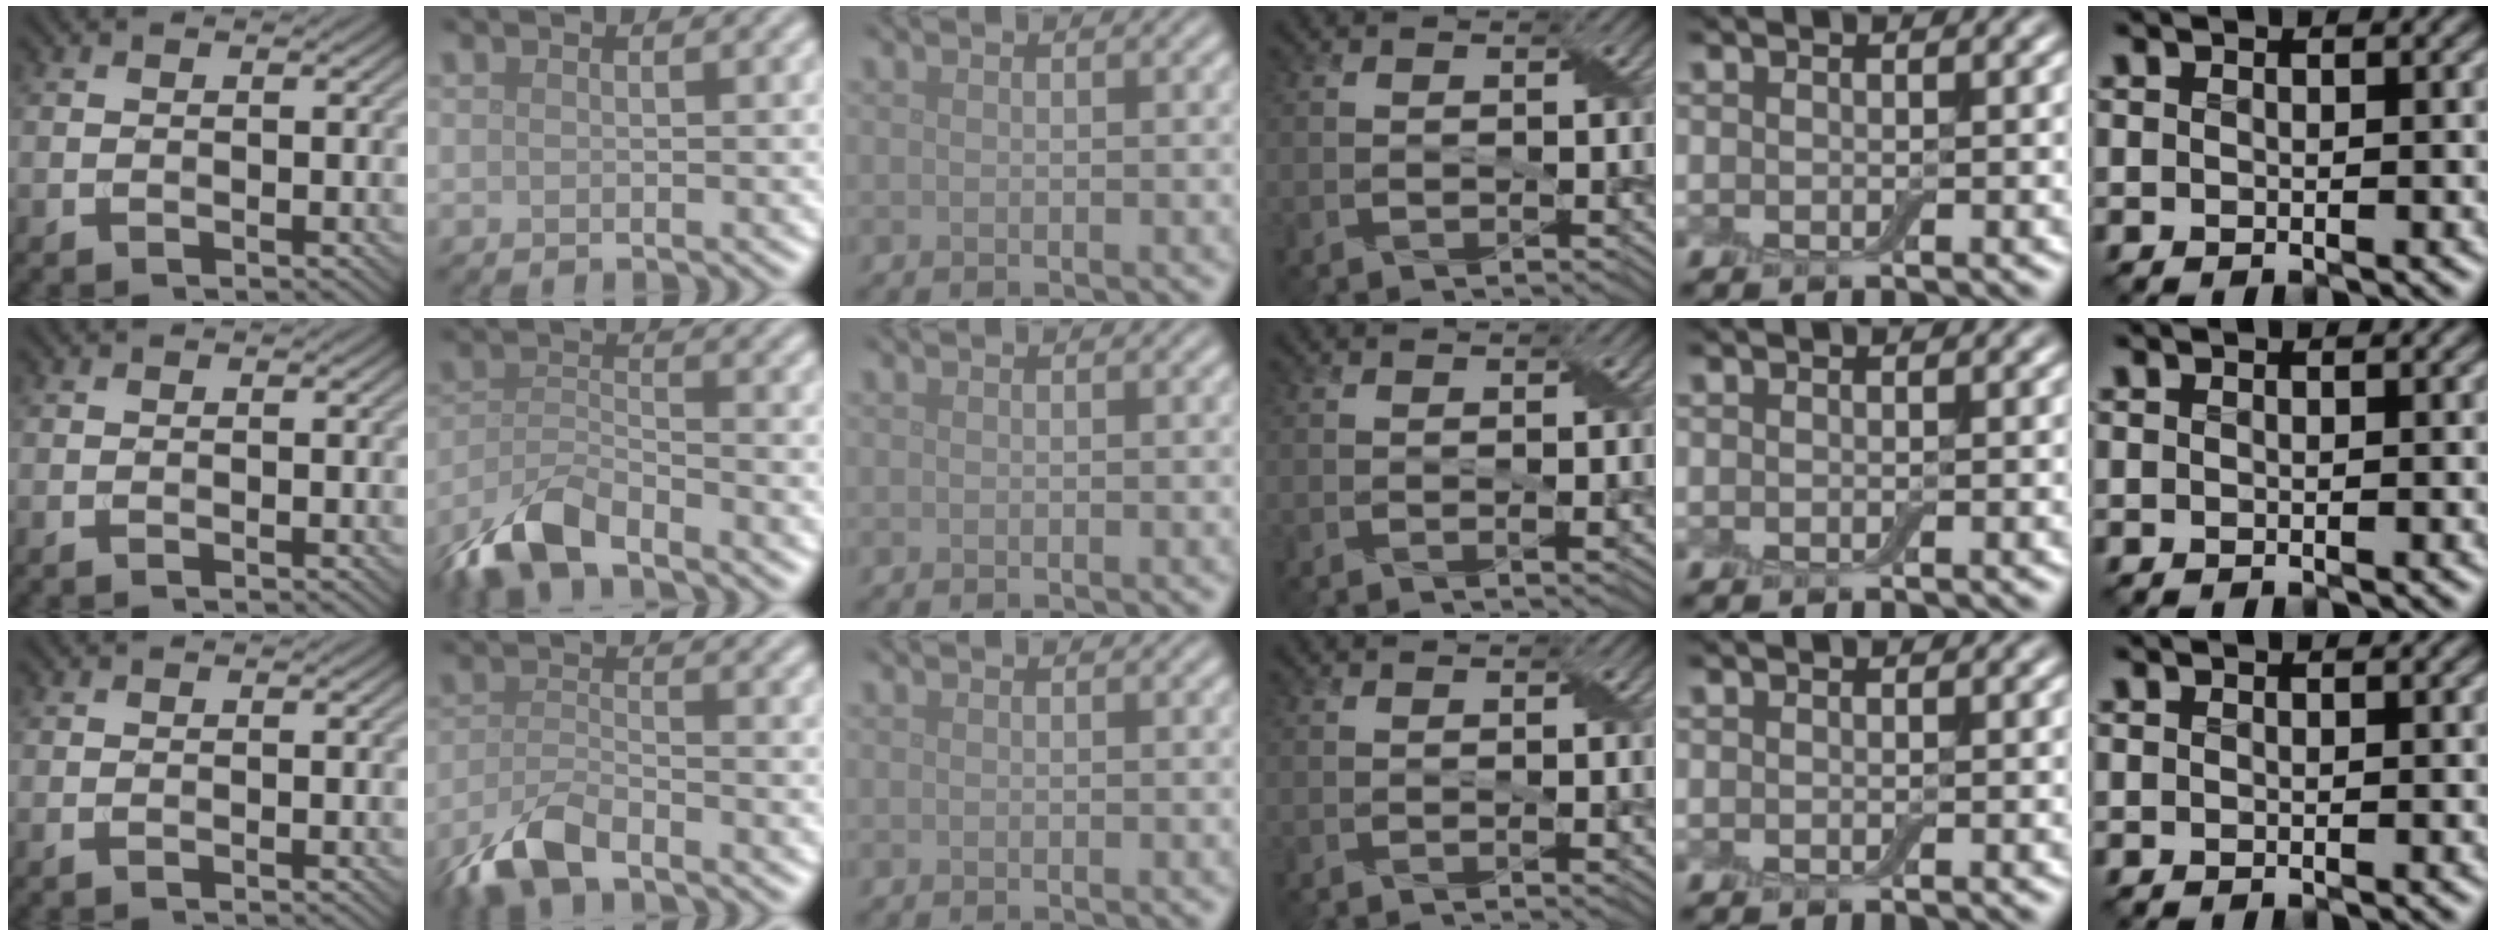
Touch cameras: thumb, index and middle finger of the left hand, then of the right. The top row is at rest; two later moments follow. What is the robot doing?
{"motion": "peel", "object": "small bumper sticker"}